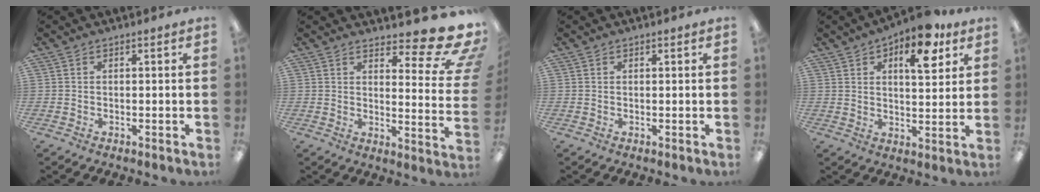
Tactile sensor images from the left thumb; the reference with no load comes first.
{"total": 13.2, "force": [10.0, 3.3, 8.0], "torque": [-0.100, -0.085, 0.167]}
{"total": 0.6, "force": [0.4, 0.4, 0.1], "torque": [-0.001, 0.003, 0.006]}
{"total": 12.3, "force": [7.1, 6.0, 8.0], "torque": [-0.098, -0.028, 0.115]}